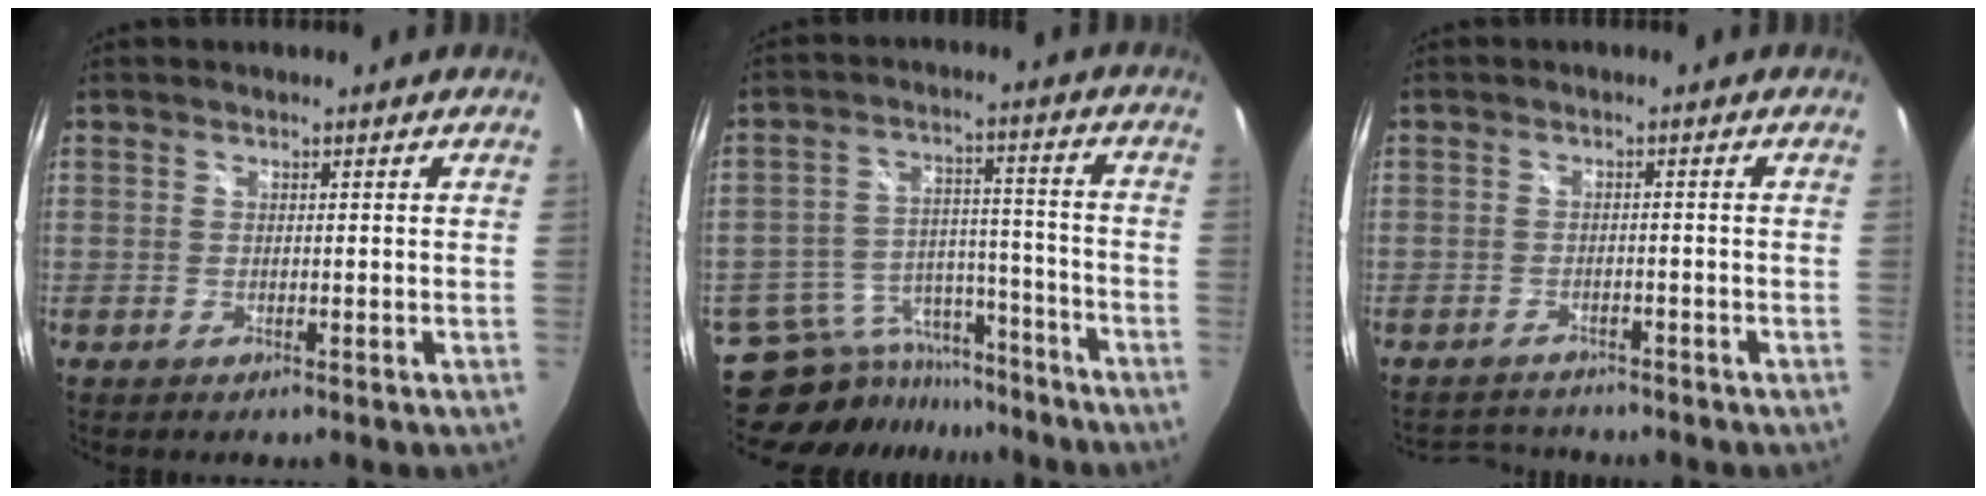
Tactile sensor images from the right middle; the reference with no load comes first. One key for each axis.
{"total": 13.8, "fx": -12.3, "fy": 6.1, "fz": 1.9, "tx": -0.052, "ty": 0.033, "tz": -0.176}
{"total": 4.9, "fx": -4.6, "fy": 1.7, "fz": 0.5, "tx": -0.020, "ty": 0.009, "tz": -0.071}